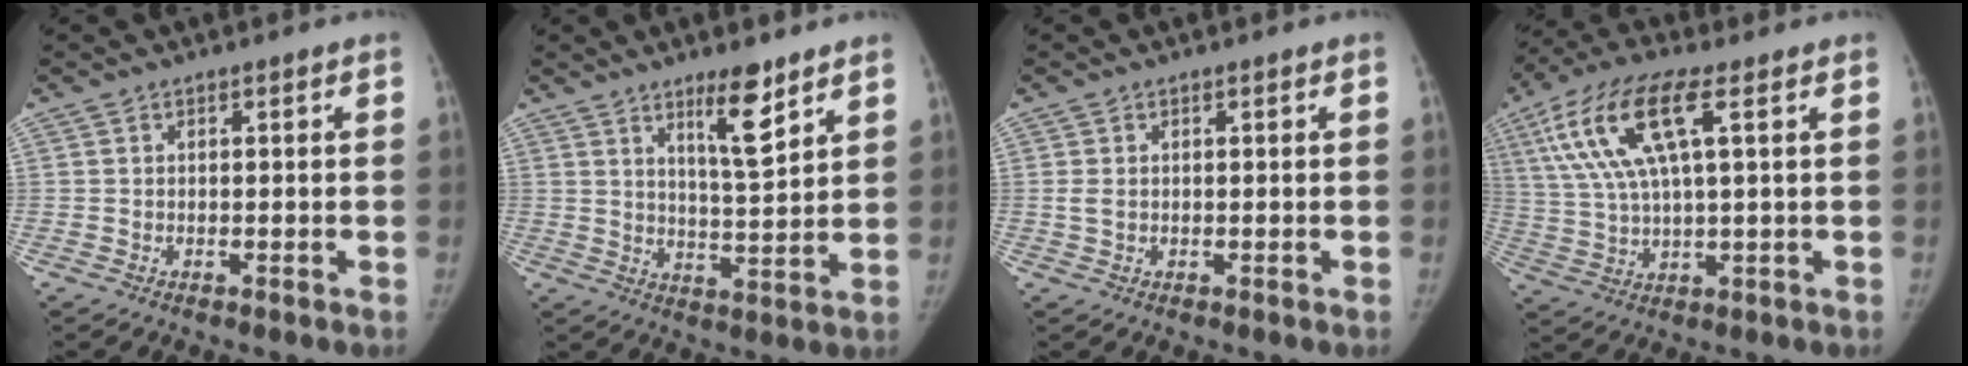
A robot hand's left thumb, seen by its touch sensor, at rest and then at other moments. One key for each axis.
{"total": 8.3, "fx": 5.5, "fy": 1.6, "fz": 6.1, "tx": -0.089, "ty": -0.045, "tz": 0.092}
{"total": 1.6, "fx": 0.2, "fy": 1.1, "fz": 1.2, "tx": -0.029, "ty": 0.003, "tz": 0.007}
{"total": 15.3, "fx": 5.5, "fy": 4.9, "fz": 13.4, "tx": -0.290, "ty": 0.011, "tz": 0.102}